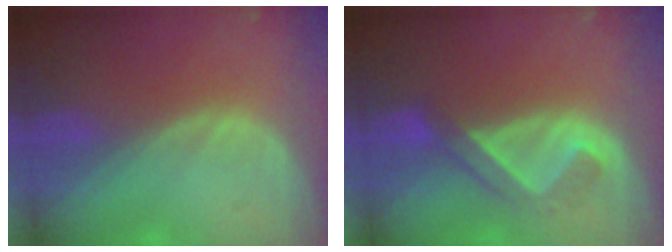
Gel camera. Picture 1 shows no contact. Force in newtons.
{"total": 5.1, "press": 4.7, "slide": 2.0}